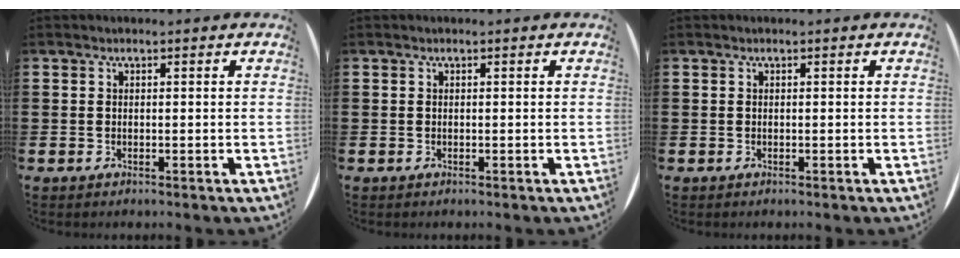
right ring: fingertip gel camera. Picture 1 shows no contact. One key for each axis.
{"total": 0.0}
{"total": 0.0}